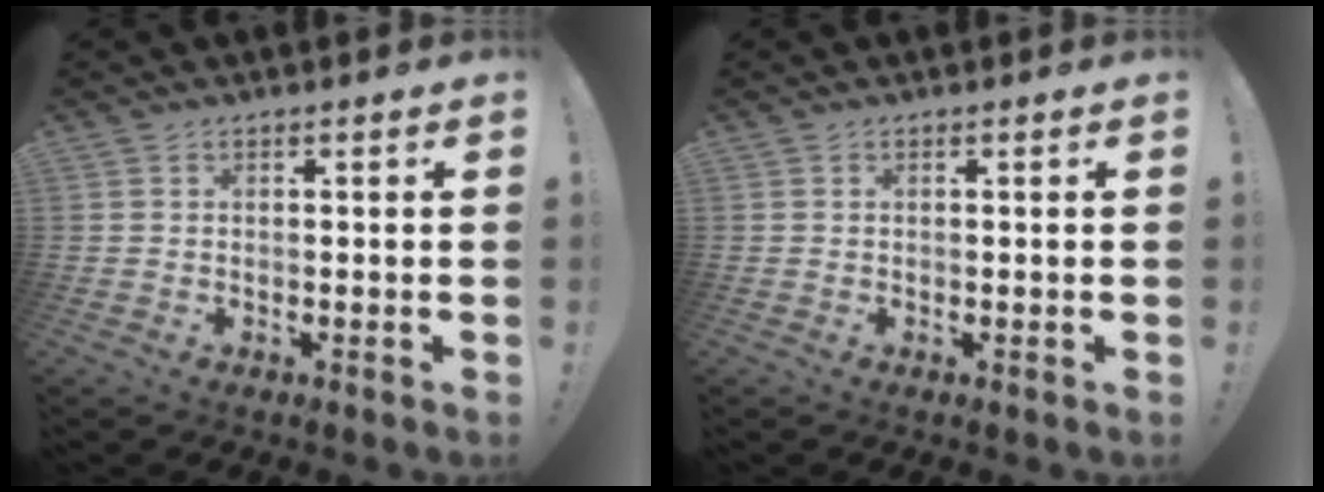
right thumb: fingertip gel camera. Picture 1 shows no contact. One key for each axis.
{"total": 0.6, "fx": 0.0, "fy": -0.3, "fz": 0.5, "tx": -0.004, "ty": -0.004, "tz": -0.002}